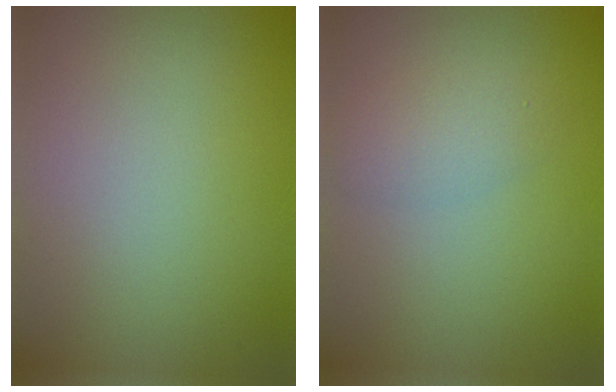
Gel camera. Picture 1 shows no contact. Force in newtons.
{"total": 2.1, "press": 2.1, "slide": 0.0}